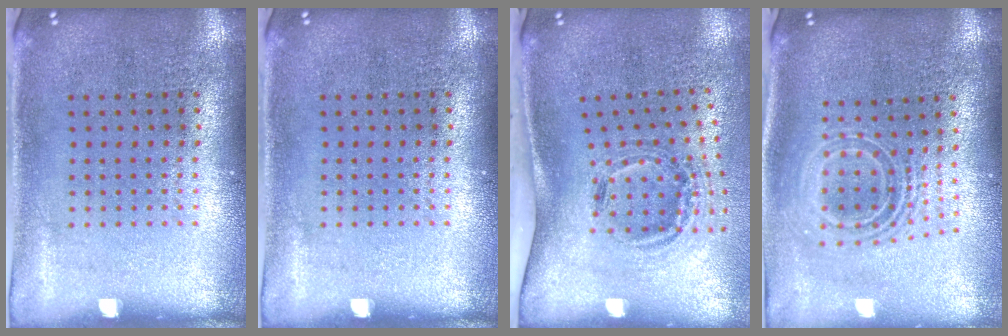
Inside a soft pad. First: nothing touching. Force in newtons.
{"total": 0.0}
{"total": 1.5, "press": 1.1, "slide": 1.0}
{"total": 2.1, "press": 1.5, "slide": 1.4}